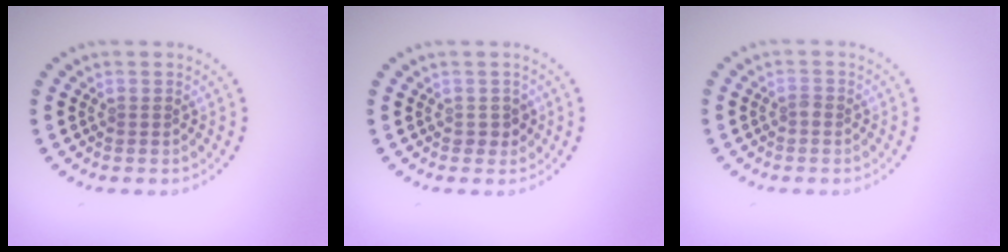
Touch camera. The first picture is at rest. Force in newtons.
{"total": 1.1, "press": 1.0, "slide": 0.5}
{"total": 0.6, "press": 0.5, "slide": 0.3}